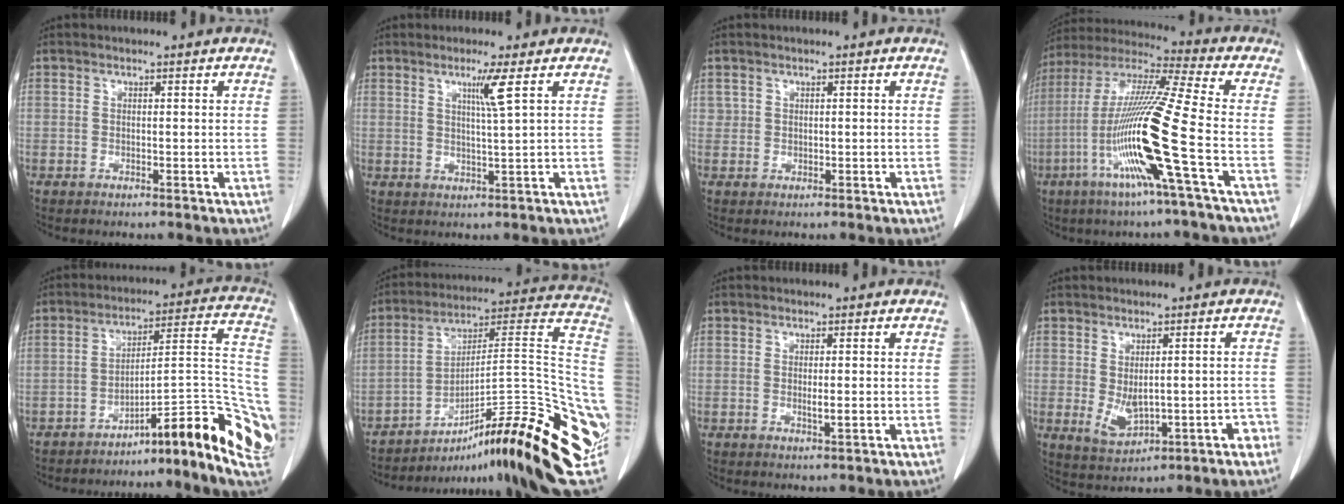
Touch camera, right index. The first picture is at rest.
{"total": 3.8, "force": [1.8, -1.1, 3.2], "torque": [-0.057, -0.009, 0.034]}
{"total": 1.0, "force": [0.4, 0.9, 0.1], "torque": [0.007, 0.000, 0.004]}
{"total": 18.0, "force": [-5.6, -1.9, 17.0], "torque": [-0.347, -0.017, -0.119]}
{"total": 19.0, "force": [-10.0, 2.8, 16.0], "torque": [-0.134, 0.048, -0.137]}
{"total": 33.9, "force": [-14.6, 6.0, 30.0], "torque": [-0.310, 0.018, -0.215]}
{"total": 1.3, "force": [-0.1, 0.2, 1.3], "torque": [-0.020, -0.003, -0.002]}
{"total": 6.2, "force": [-1.4, 3.1, 5.3], "torque": [-0.077, 0.007, 0.000]}